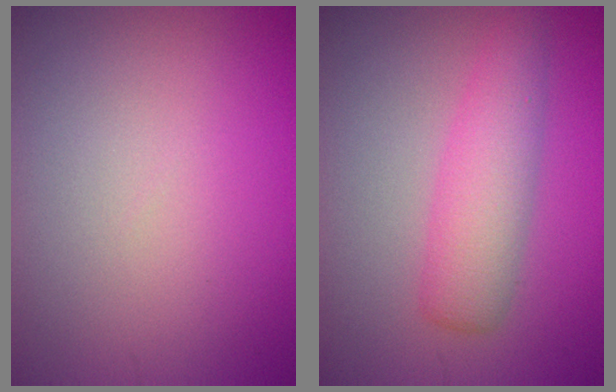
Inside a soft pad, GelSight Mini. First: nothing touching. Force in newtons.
{"total": 3.9, "press": 3.9, "slide": 0.1}